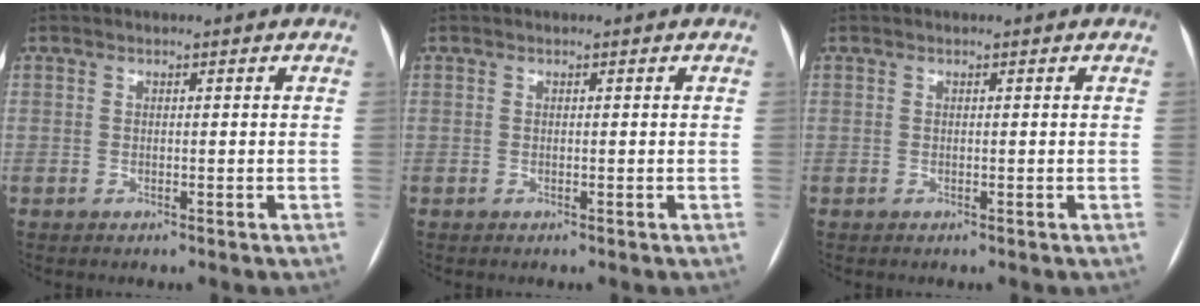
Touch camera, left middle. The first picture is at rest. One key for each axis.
{"total": 0.0}
{"total": 0.0}